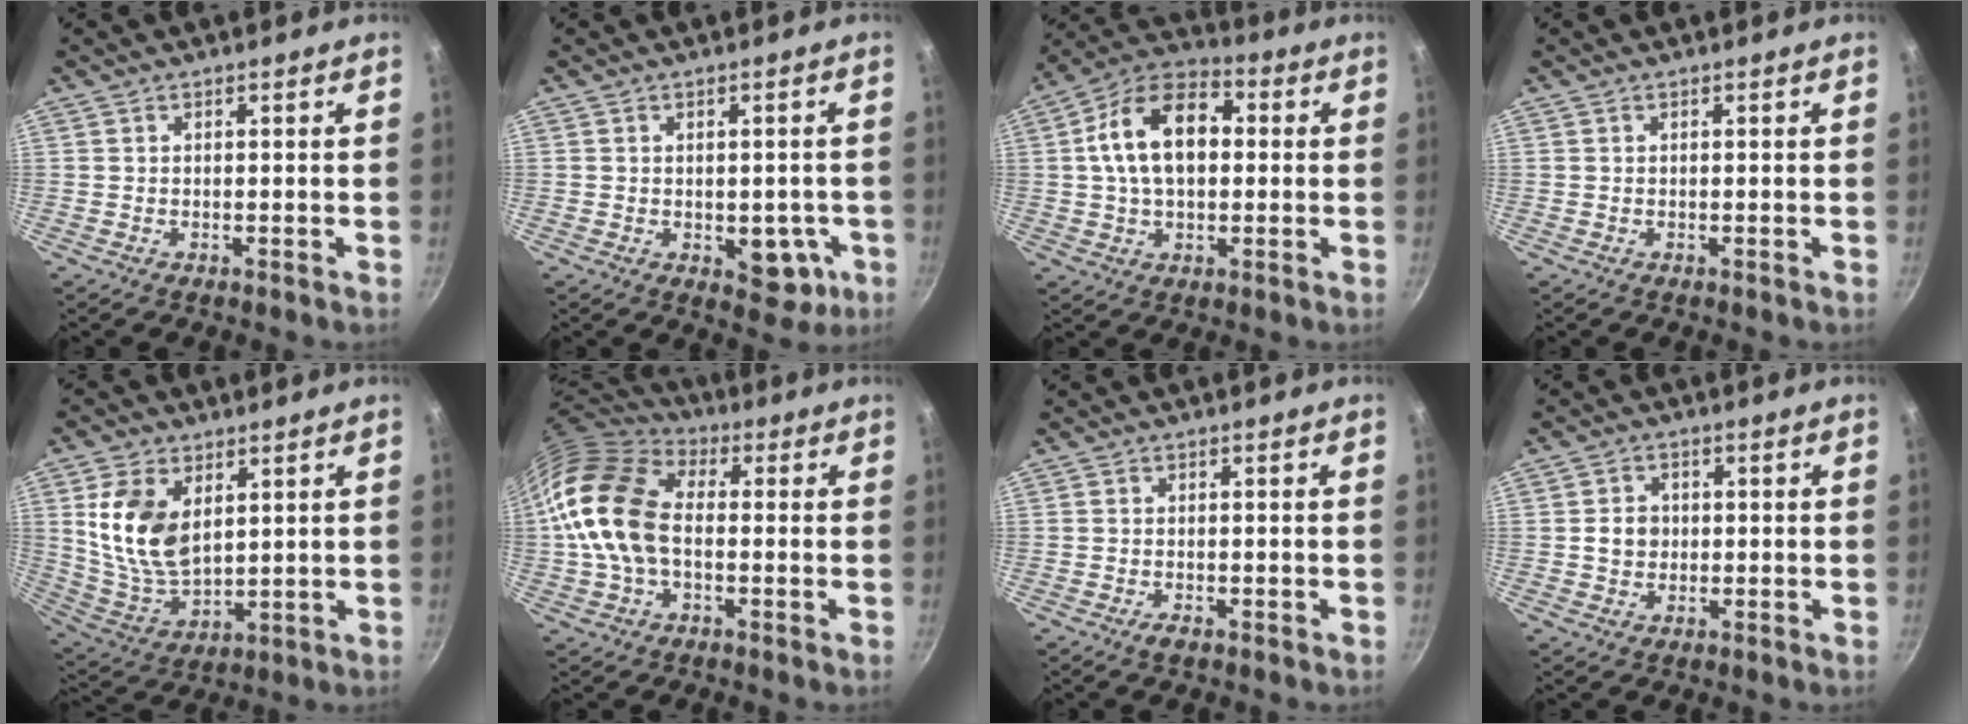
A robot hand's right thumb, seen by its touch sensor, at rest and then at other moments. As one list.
[{"total": 7.2, "force": [-1.8, 4.5, 5.3], "torque": [-0.031, 0.005, -0.016]}, {"total": 15.6, "force": [2.0, 9.9, 11.9], "torque": [-0.176, 0.030, 0.017]}, {"total": 0.0}, {"total": 13.9, "force": [3.9, 8.7, 10.1], "torque": [-0.182, -0.027, 0.088]}, {"total": 17.0, "force": [-0.4, 11.2, 12.7], "torque": [-0.228, 0.030, -0.023]}, {"total": 1.6, "force": [-1.0, 0.7, 1.1], "torque": [-0.022, 0.006, -0.019]}, {"total": 4.0, "force": [-0.1, 3.5, 1.9], "torque": [-0.014, 0.006, -0.004]}]